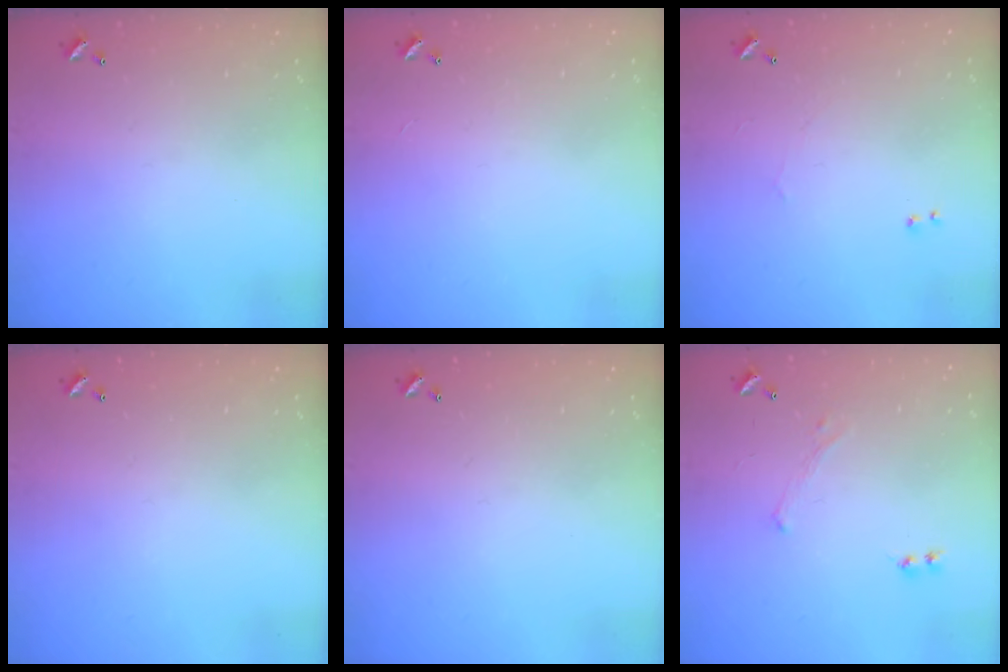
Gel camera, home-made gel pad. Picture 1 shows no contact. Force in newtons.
{"total": 2.6, "press": 2.6, "slide": 0.3}
{"total": 1.0, "press": 0.5, "slide": 0.8}
{"total": 0.0}
{"total": 0.0}
{"total": 0.0}